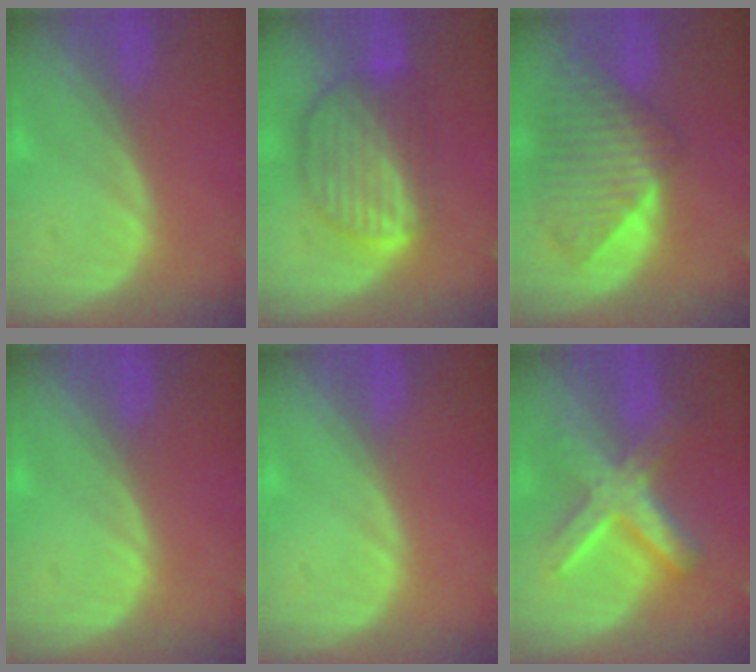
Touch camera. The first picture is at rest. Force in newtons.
{"total": 9.2, "press": 7.9, "slide": 4.7}
{"total": 9.4, "press": 8.3, "slide": 4.3}
{"total": 0.0}
{"total": 0.0}
{"total": 9.0, "press": 9.0, "slide": 0.7}